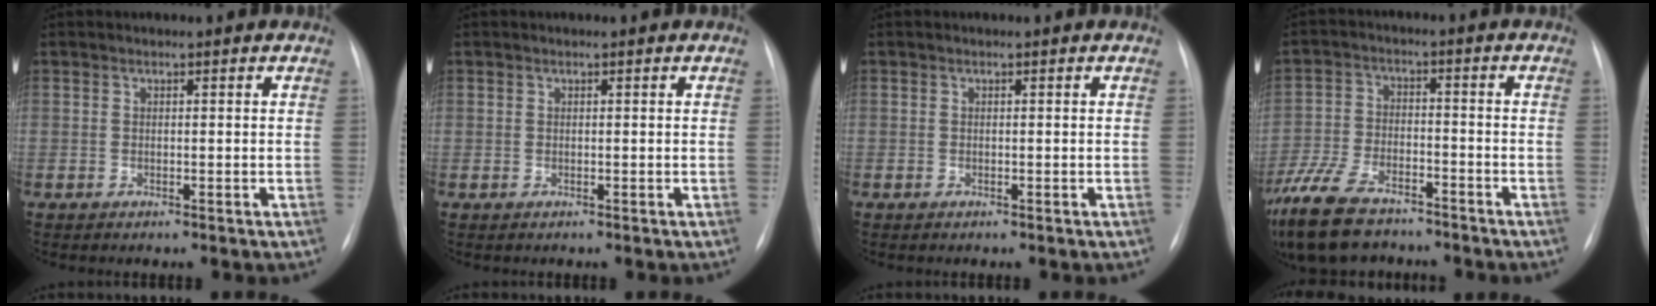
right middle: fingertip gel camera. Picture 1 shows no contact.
{"total": 0.0}
{"total": 0.0}
{"total": 14.5, "force": [-11.0, 5.7, 7.6], "torque": [-0.175, -0.022, -0.190]}